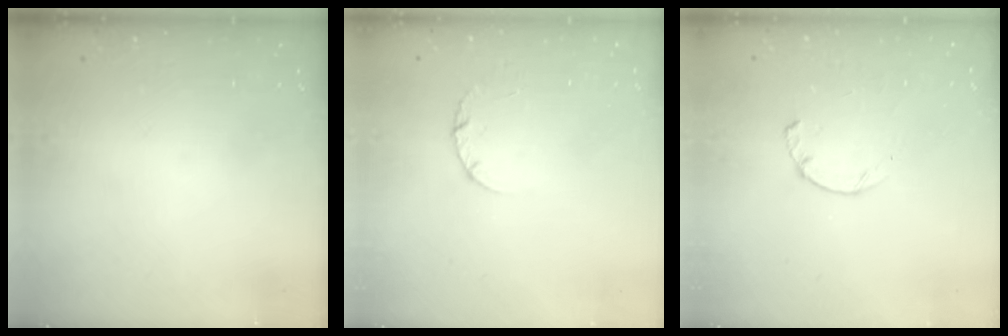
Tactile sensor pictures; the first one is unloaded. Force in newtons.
{"total": 2.5, "press": 2.5, "slide": 0.3}
{"total": 2.3, "press": 2.3, "slide": 0.4}